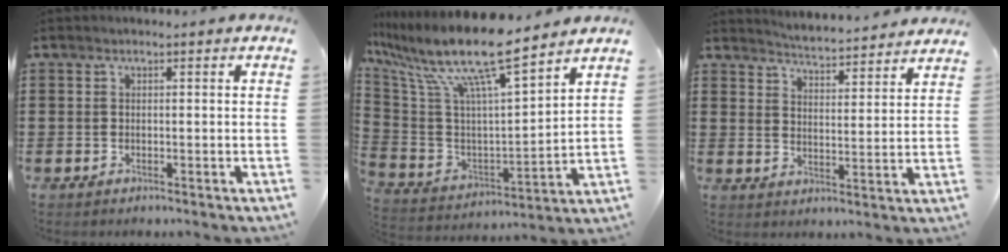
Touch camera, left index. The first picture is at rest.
{"total": 14.2, "force": [10.3, 1.8, 9.6], "torque": [-0.216, -0.069, 0.167]}
{"total": 4.1, "force": [4.1, -0.6, 0.0], "torque": [-0.018, -0.034, 0.068]}